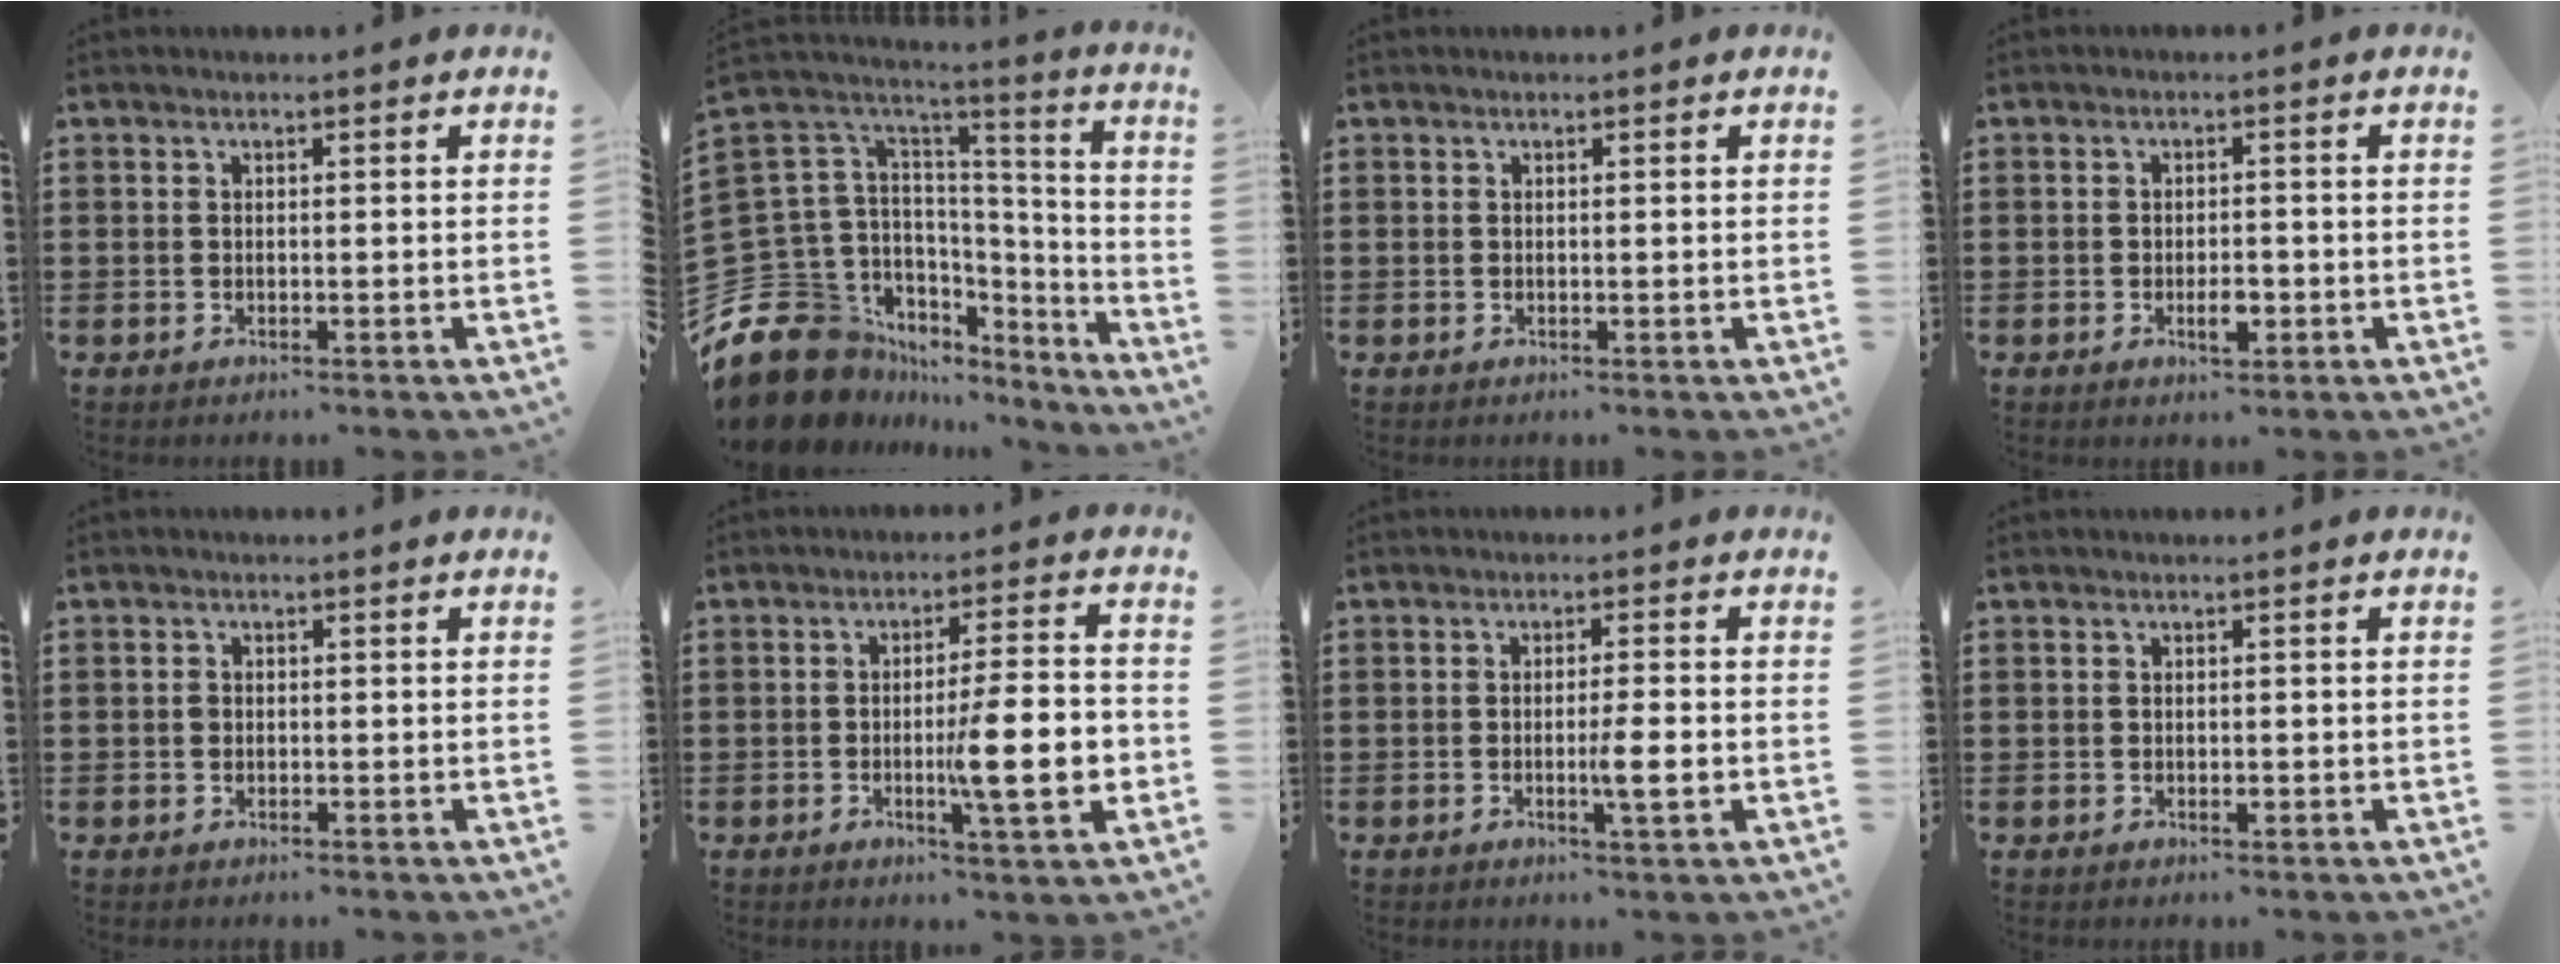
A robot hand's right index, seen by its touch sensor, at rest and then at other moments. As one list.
[{"total": 15.6, "force": [-10.2, 10.4, 5.5], "torque": [-0.156, -0.019, -0.165]}, {"total": 0.0}, {"total": 3.2, "force": [-1.1, 1.2, 2.7], "torque": [-0.047, 0.000, -0.018]}, {"total": 0.8, "force": [-0.1, 0.7, 0.4], "torque": [-0.011, 0.002, -0.002]}, {"total": 11.5, "force": [-2.0, 2.1, 11.1], "torque": [-0.157, -0.010, -0.033]}, {"total": 4.4, "force": [-0.9, 0.2, 4.3], "torque": [-0.071, -0.007, -0.018]}, {"total": 0.6, "force": [-0.2, 0.3, 0.5], "torque": [-0.008, -0.002, -0.004]}]